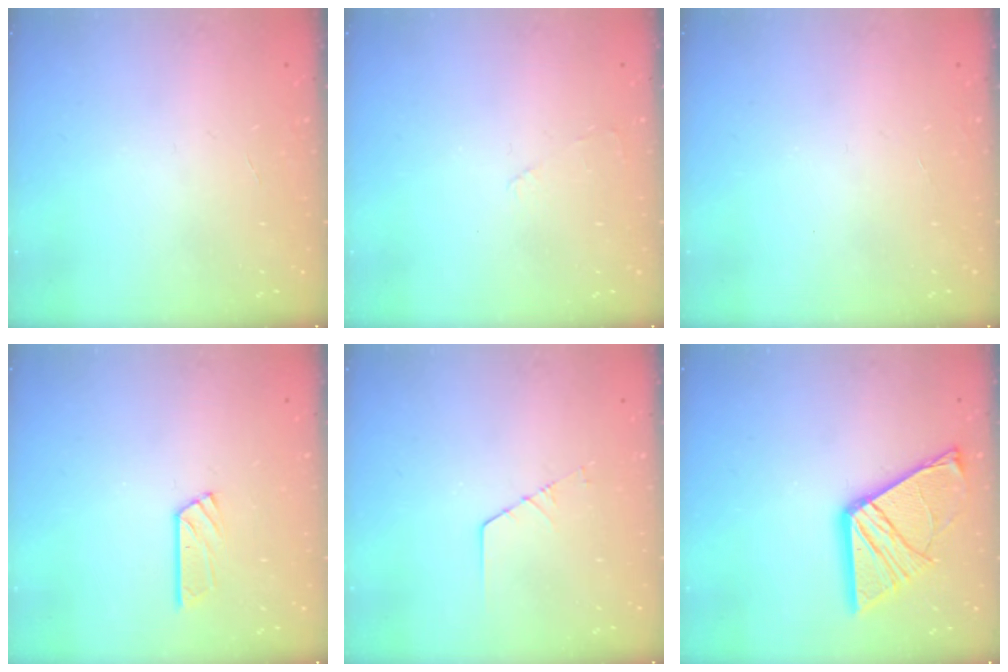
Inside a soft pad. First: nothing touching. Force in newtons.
{"total": 2.4, "press": 2.4, "slide": 0.4}
{"total": 0.0}
{"total": 6.3, "press": 6.3, "slide": 0.3}
{"total": 1.3, "press": 1.3, "slide": 0.1}
{"total": 16.2, "press": 16.1, "slide": 1.4}